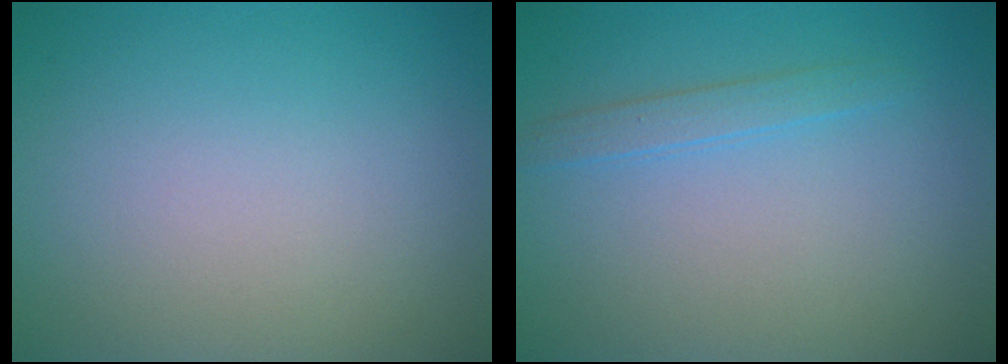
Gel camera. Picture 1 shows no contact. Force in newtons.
{"total": 1.3, "press": 1.3, "slide": 0.1}